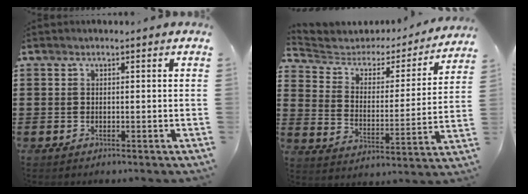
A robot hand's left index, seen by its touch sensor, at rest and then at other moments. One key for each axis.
{"total": 3.5, "fx": 2.6, "fy": 2.3, "fz": 0.7, "tx": -0.040, "ty": -0.018, "tz": 0.035}